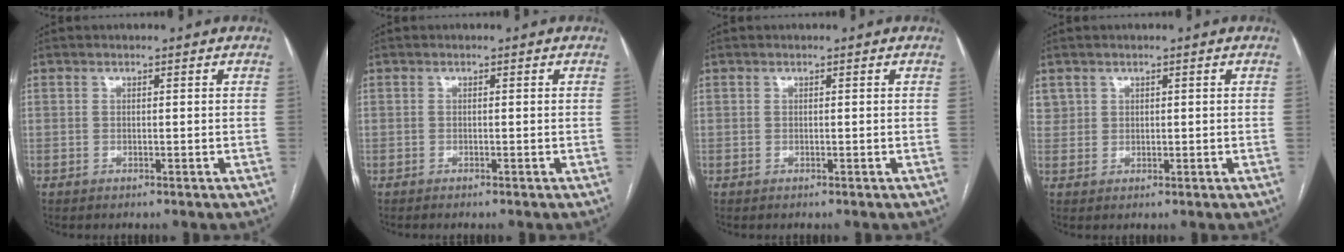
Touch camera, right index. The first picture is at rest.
{"total": 0.8, "force": [-0.6, -0.1, 0.4], "torque": [-0.008, -0.001, -0.010]}
{"total": 0.0}
{"total": 2.3, "force": [1.2, 2.0, 0.1], "torque": [0.009, 0.007, 0.020]}